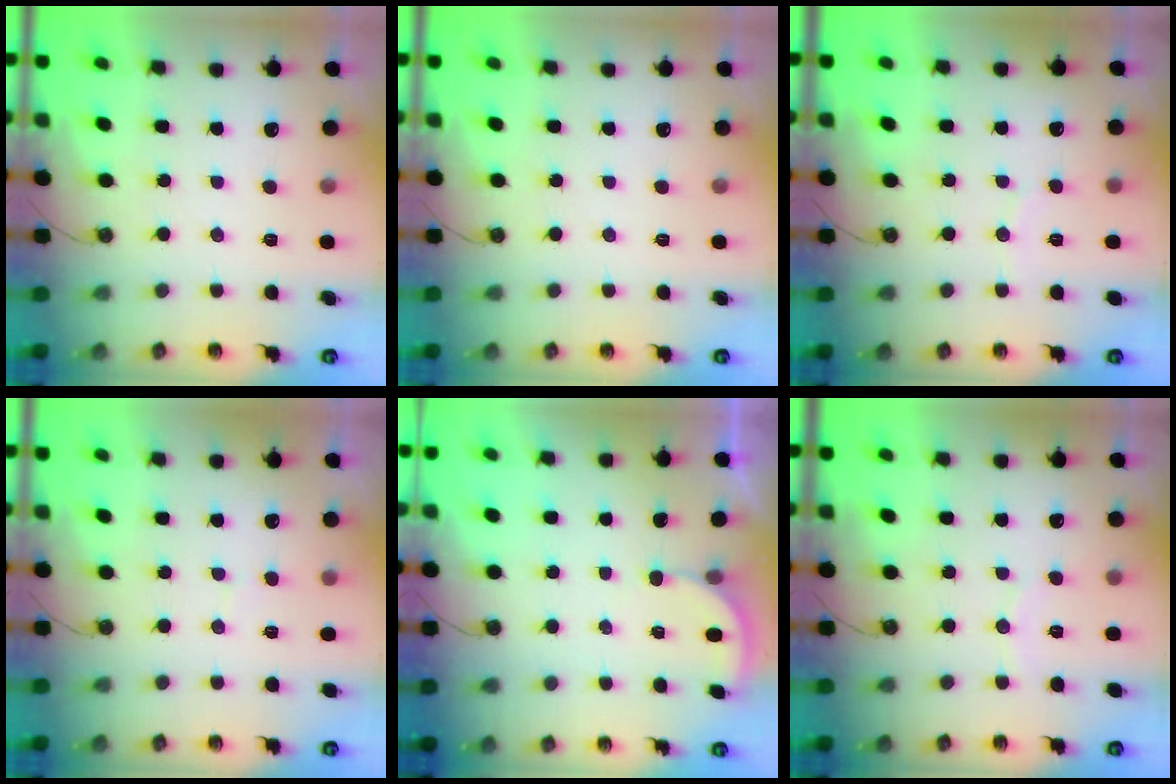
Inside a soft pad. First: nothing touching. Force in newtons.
{"total": 0.0}
{"total": 3.1, "press": 3.1, "slide": 0.3}
{"total": 4.0, "press": 4.0, "slide": 0.4}
{"total": 2.3, "press": 2.3, "slide": 0.2}
{"total": 3.5, "press": 3.5, "slide": 0.4}